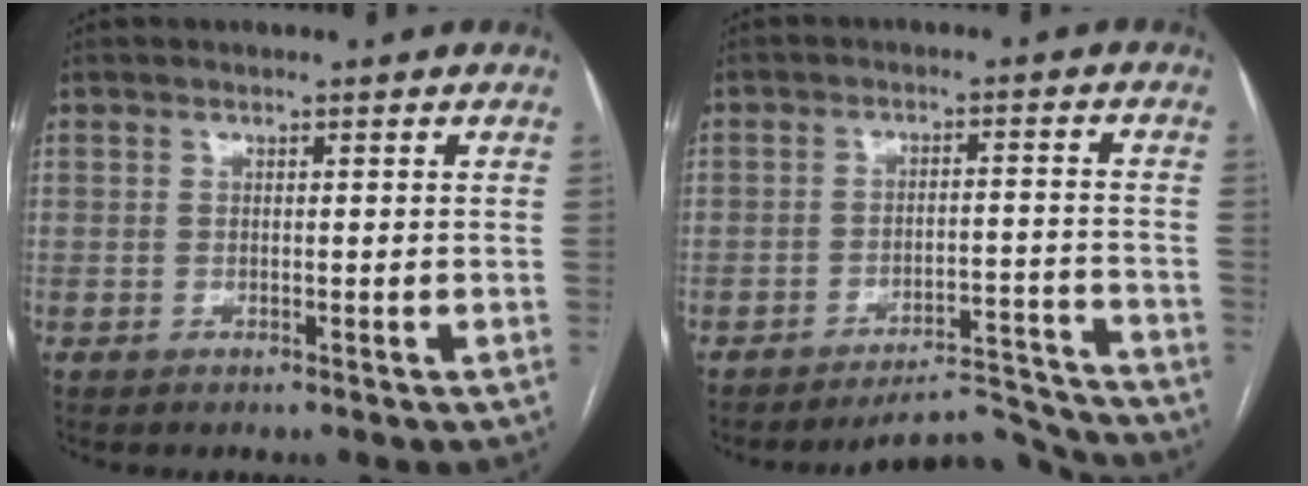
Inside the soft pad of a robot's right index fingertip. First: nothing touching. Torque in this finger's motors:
{"motor_torque": [-0.39, -0.23, -0.30, -0.10]}